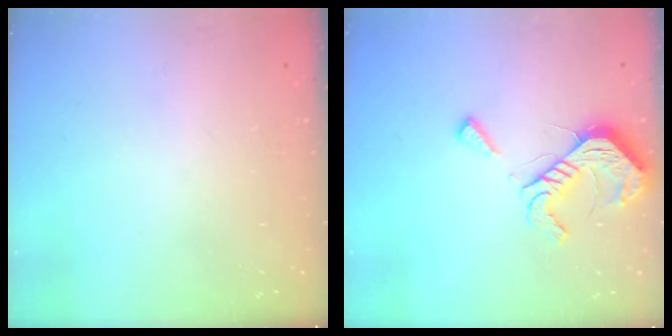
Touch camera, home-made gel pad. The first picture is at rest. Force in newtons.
{"total": 13.1, "press": 13.1, "slide": 0.5}